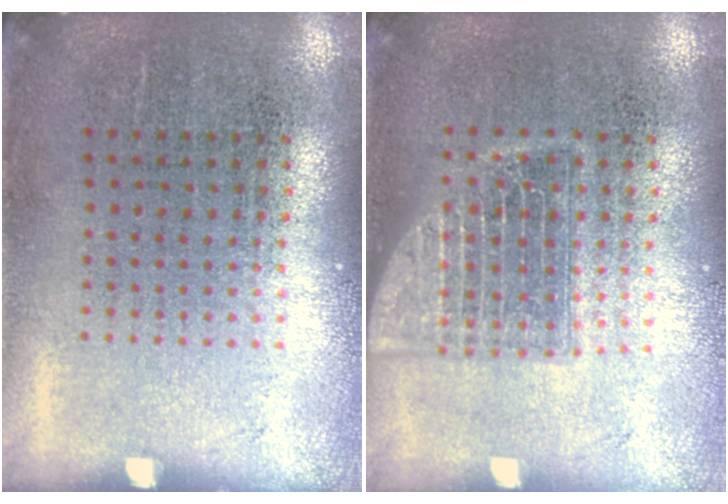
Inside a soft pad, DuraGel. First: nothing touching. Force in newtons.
{"total": 2.2, "press": 2.2, "slide": 0.3}